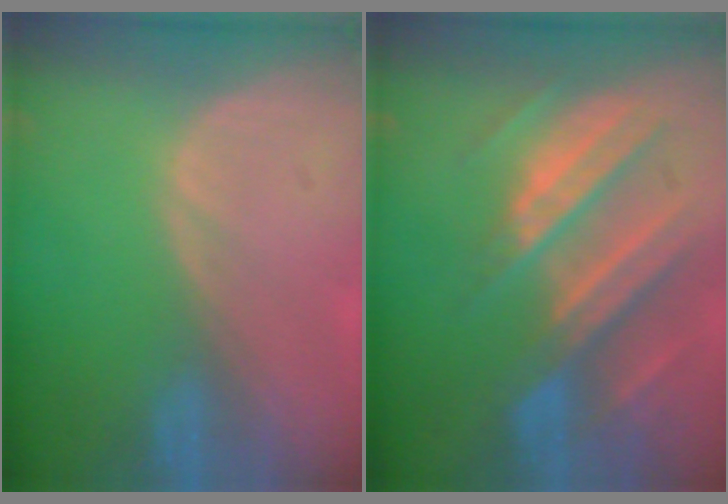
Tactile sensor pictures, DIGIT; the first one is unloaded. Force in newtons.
{"total": 10.3, "press": 9.2, "slide": 4.7}